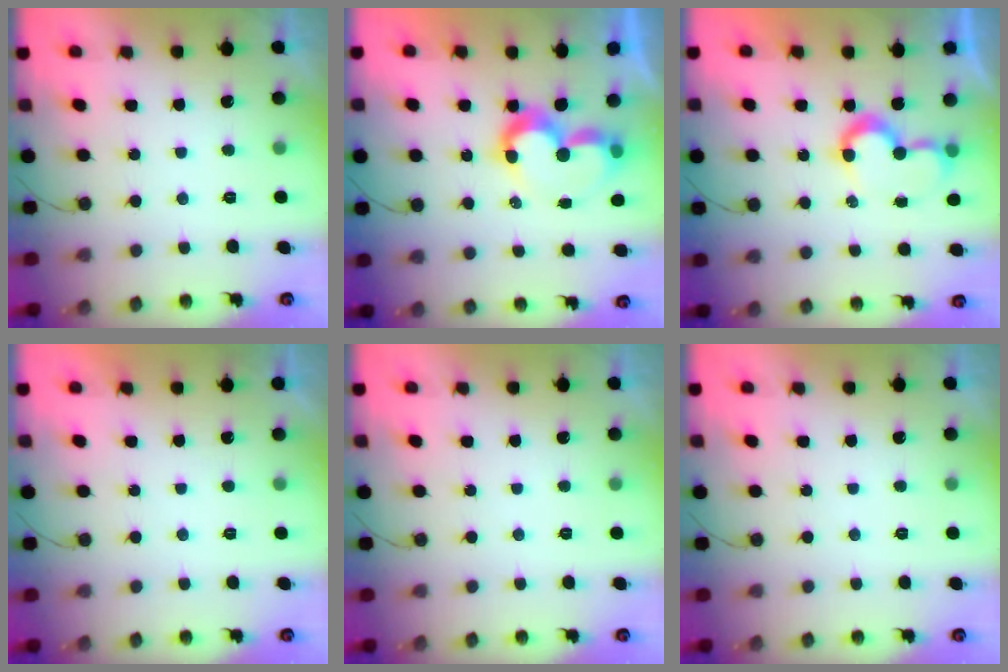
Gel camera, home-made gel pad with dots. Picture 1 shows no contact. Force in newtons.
{"total": 9.4, "press": 9.4, "slide": 0.9}
{"total": 7.9, "press": 7.9, "slide": 0.1}
{"total": 1.8, "press": 1.7, "slide": 0.1}
{"total": 0.0}
{"total": 0.0}